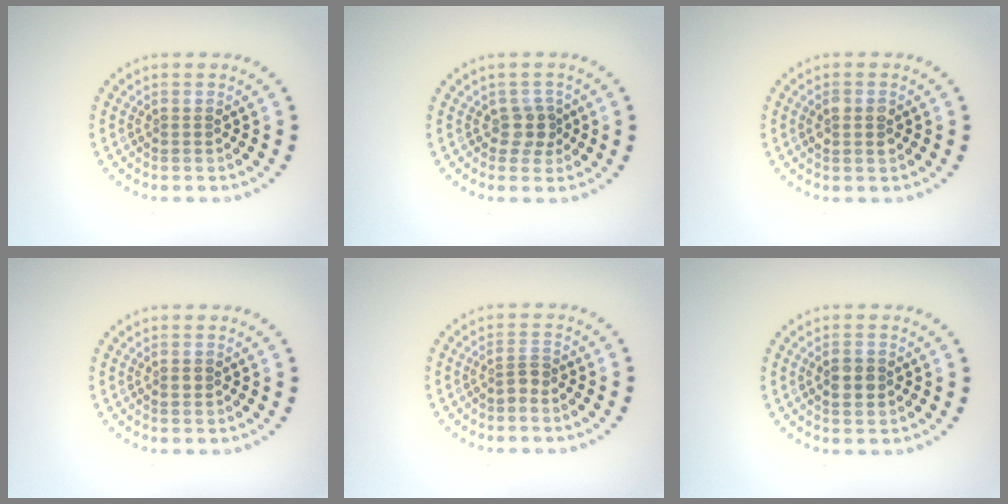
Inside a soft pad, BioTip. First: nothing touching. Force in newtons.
{"total": 1.8, "press": 1.5, "slide": 1.1}
{"total": 1.6, "press": 1.6, "slide": 0.2}
{"total": 0.9, "press": 0.9, "slide": 0.0}
{"total": 1.1, "press": 0.8, "slide": 0.8}
{"total": 1.9, "press": 1.9, "slide": 0.3}